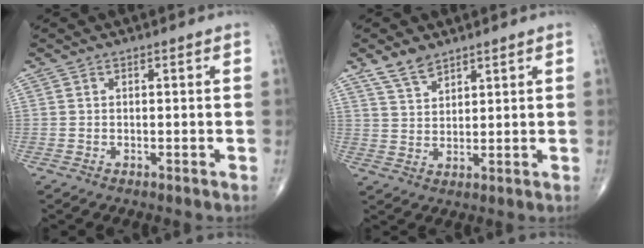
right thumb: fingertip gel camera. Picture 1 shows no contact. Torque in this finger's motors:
{"motor_torque": [-0.29, 0.15, 0.02, 0.11, -0.01]}